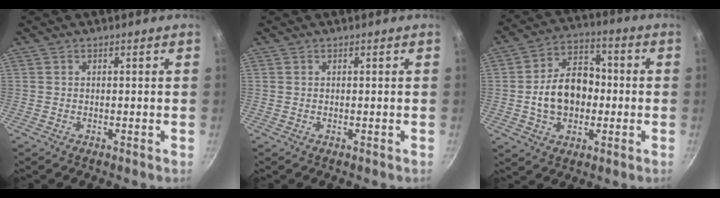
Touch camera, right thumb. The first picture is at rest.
{"total": 0.0}
{"total": 13.3, "force": [-1.0, 9.7, 9.0], "torque": [-0.116, 0.029, -0.025]}